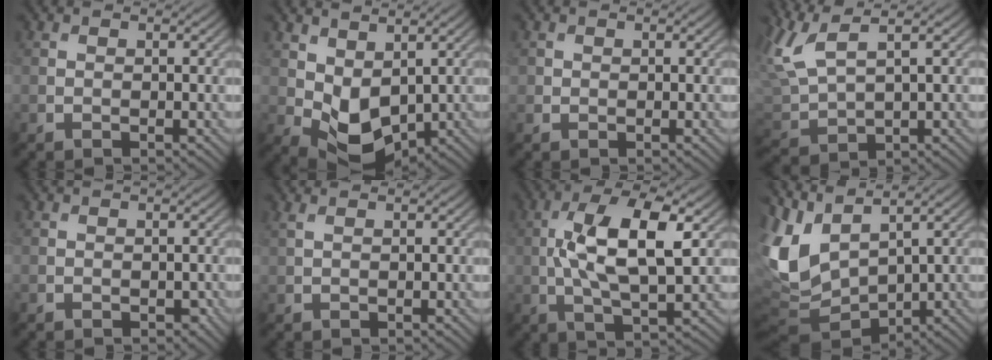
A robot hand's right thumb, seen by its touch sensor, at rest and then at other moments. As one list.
[{"total": 6.2, "force": [1.1, 4.0, 4.6], "torque": [-0.101, -0.012, 0.025]}, {"total": 0.7, "force": [0.2, 0.6, 0.1], "torque": [-0.002, -0.002, 0.006]}, {"total": 7.4, "force": [4.1, 2.4, 5.7], "torque": [-0.153, 0.016, 0.084]}, {"total": 0.6, "force": [-0.3, 0.3, 0.4], "torque": [-0.006, -0.003, -0.003]}, {"total": 1.3, "force": [0.9, 0.2, 0.9], "torque": [-0.026, 0.005, 0.017]}, {"total": 11.2, "force": [1.4, 4.1, 10.4], "torque": [-0.194, 0.005, 0.025]}, {"total": 8.9, "force": [1.3, 5.1, 7.2], "torque": [-0.196, -0.015, 0.029]}]